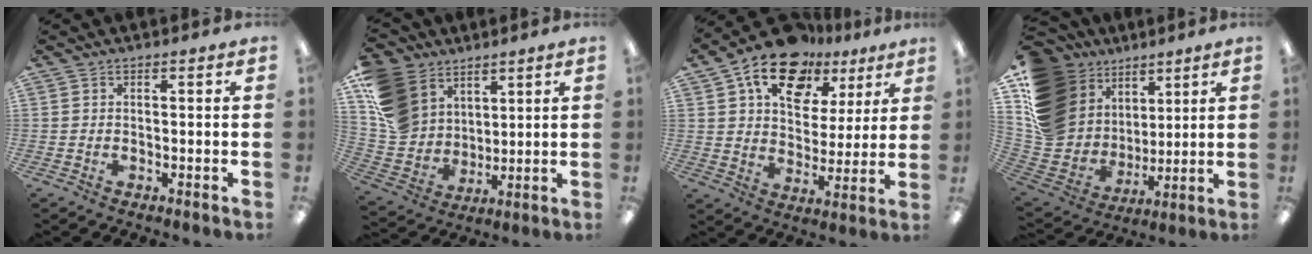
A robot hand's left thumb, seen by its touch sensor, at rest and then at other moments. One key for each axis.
{"total": 14.4, "fx": 7.4, "fy": 11.0, "fz": 5.5, "tx": -0.139, "ty": -0.030, "tz": 0.151}
{"total": 17.2, "fx": 11.1, "fy": 10.3, "fz": 8.2, "tx": -0.139, "ty": -0.059, "tz": 0.198}
{"total": 19.0, "fx": 7.6, "fy": 15.6, "fz": 7.8, "tx": -0.156, "ty": -0.043, "tz": 0.171}